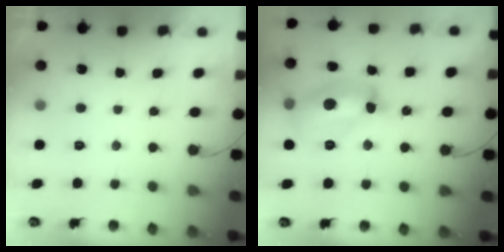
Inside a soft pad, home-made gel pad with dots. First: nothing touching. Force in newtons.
{"total": 14.2, "press": 14.1, "slide": 0.8}